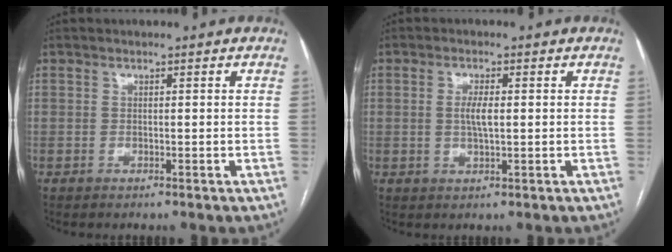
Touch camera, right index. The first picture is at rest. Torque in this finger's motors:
{"motor_torque": [0.66, 0.05, 0.39, 0.11]}